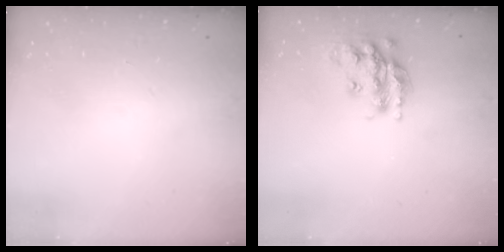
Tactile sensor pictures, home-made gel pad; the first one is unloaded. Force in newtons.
{"total": 17.3, "press": 17.3, "slide": 1.2}